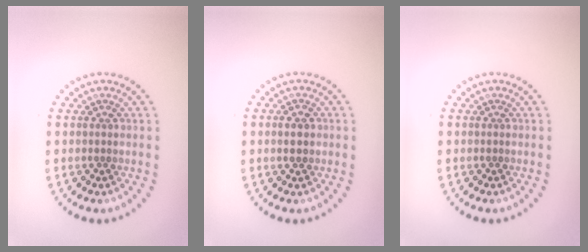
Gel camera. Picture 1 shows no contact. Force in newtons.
{"total": 2.2, "press": 2.2, "slide": 0.1}
{"total": 0.0}